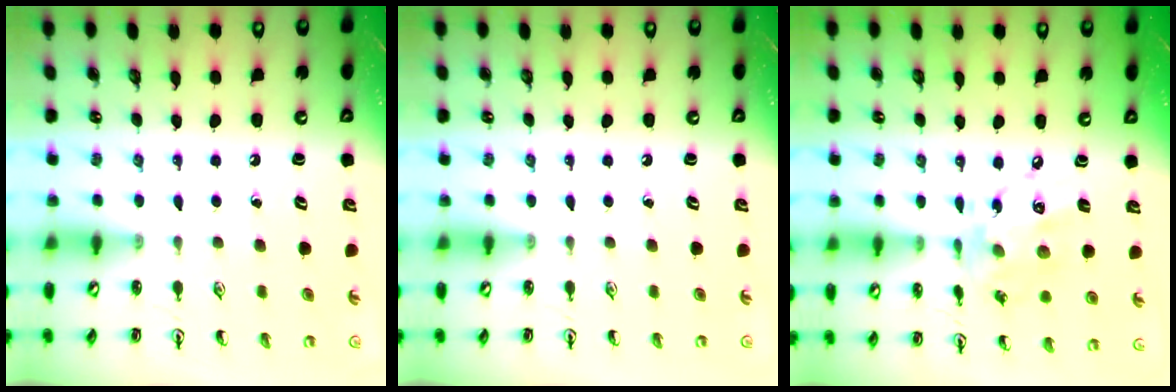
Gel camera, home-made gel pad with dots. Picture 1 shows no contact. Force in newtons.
{"total": 0.0}
{"total": 13.2, "press": 13.2, "slide": 0.9}